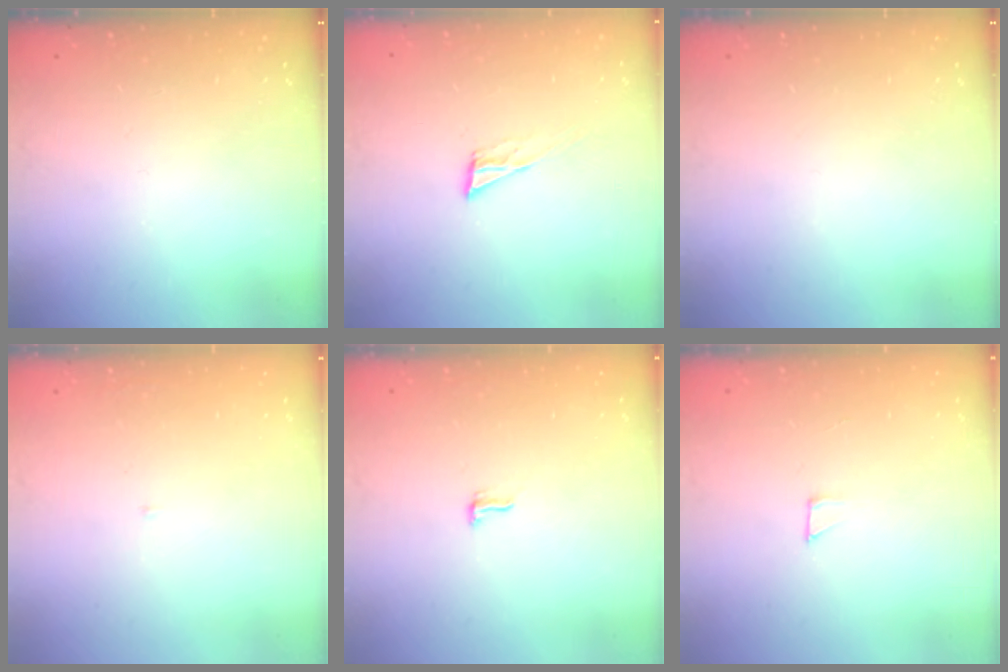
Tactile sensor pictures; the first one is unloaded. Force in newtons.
{"total": 5.9, "press": 5.8, "slide": 0.7}
{"total": 0.0}
{"total": 2.0, "press": 2.0, "slide": 0.2}
{"total": 5.1, "press": 4.7, "slide": 2.0}
{"total": 1.9, "press": 1.9, "slide": 0.1}